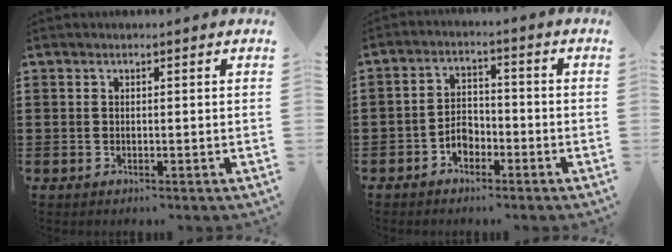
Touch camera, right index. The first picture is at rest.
{"total": 3.6, "force": [-2.0, 2.3, 1.9], "torque": [-0.038, 0.006, -0.041]}